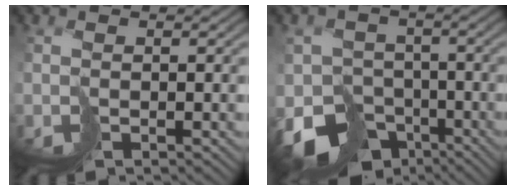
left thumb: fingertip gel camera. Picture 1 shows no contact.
{"total": 10.5, "force": [-6.9, 6.5, 4.5], "torque": [-0.085, -0.017, -0.115]}